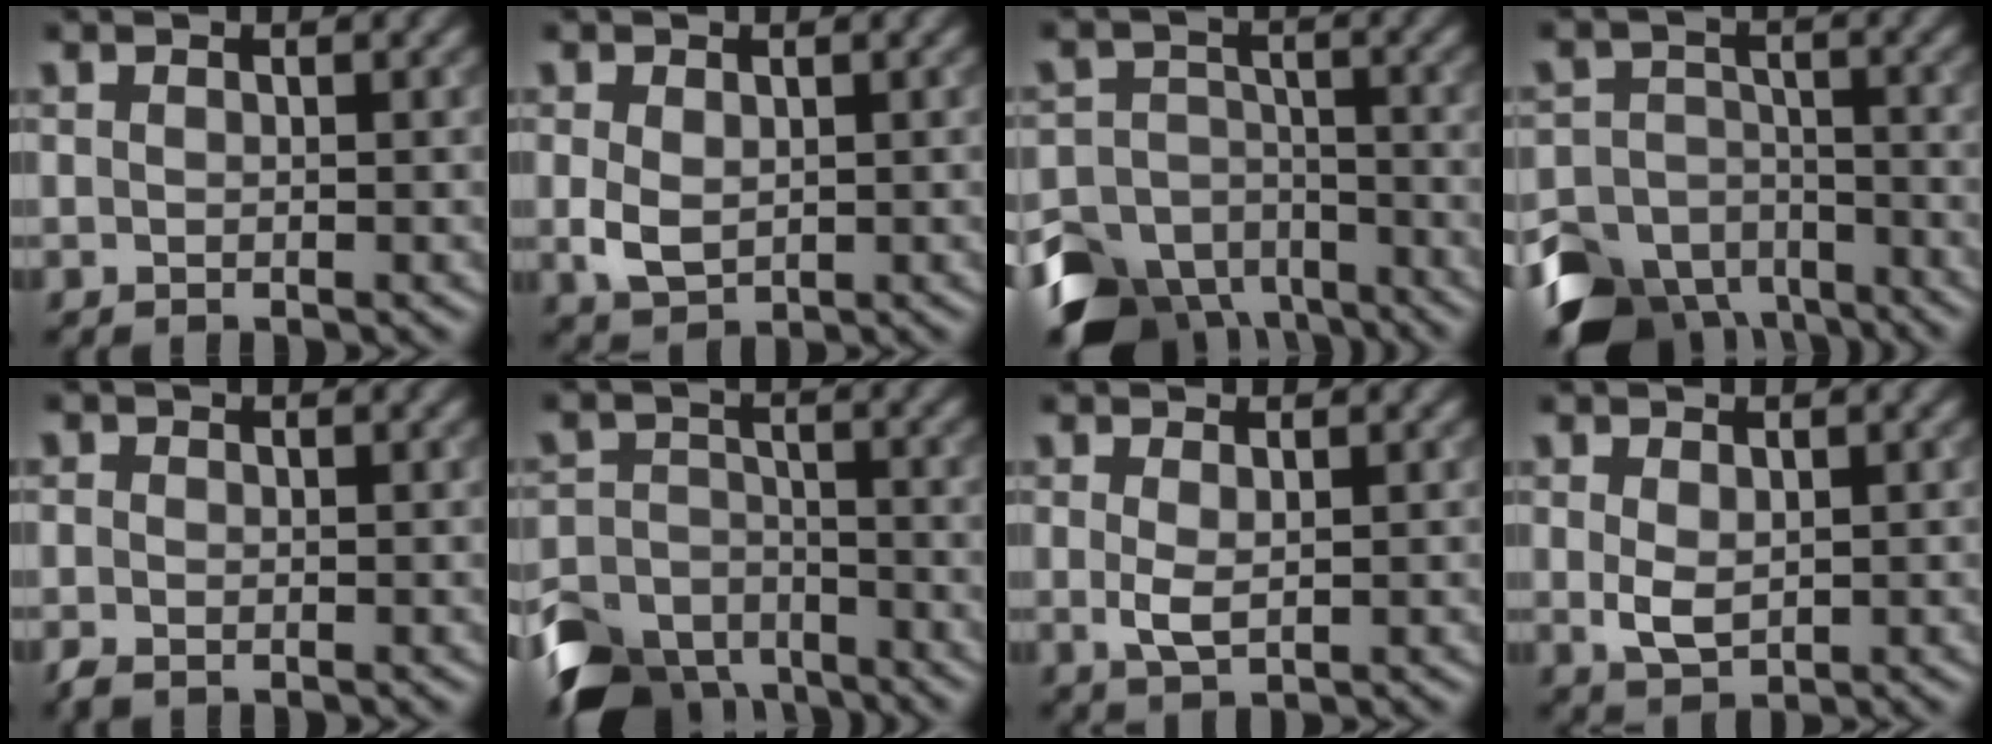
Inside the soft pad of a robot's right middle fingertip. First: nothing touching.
{"total": 2.7, "force": [0.1, 1.9, 1.9], "torque": [-0.043, -0.003, 0.005]}
{"total": 9.7, "force": [-7.4, 5.6, 2.8], "torque": [-0.040, -0.007, -0.120]}
{"total": 8.8, "force": [-6.8, 5.0, 2.4], "torque": [-0.024, -0.005, -0.116]}
{"total": 1.3, "force": [-0.8, 0.9, 0.6], "torque": [-0.015, -0.003, -0.020]}
{"total": 6.9, "force": [-5.4, 3.7, 2.1], "torque": [-0.030, -0.009, -0.109]}
{"total": 1.7, "force": [0.2, 0.7, 1.6], "torque": [-0.034, -0.002, 0.004]}
{"total": 2.3, "force": [0.2, 1.5, 1.8], "torque": [-0.039, -0.003, 0.008]}